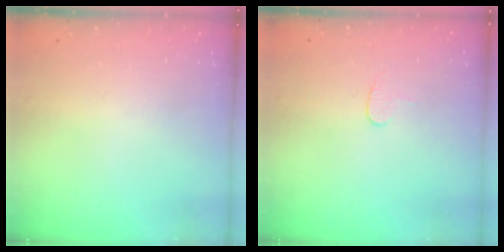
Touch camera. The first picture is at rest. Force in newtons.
{"total": 4.3, "press": 4.3, "slide": 0.3}